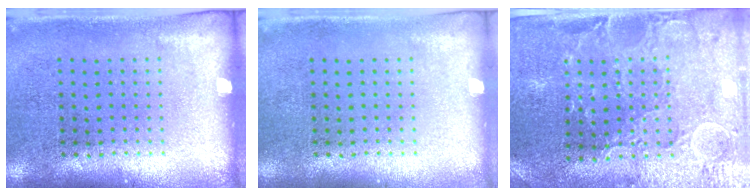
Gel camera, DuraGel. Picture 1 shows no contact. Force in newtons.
{"total": 0.0}
{"total": 1.3, "press": 1.3, "slide": 0.4}